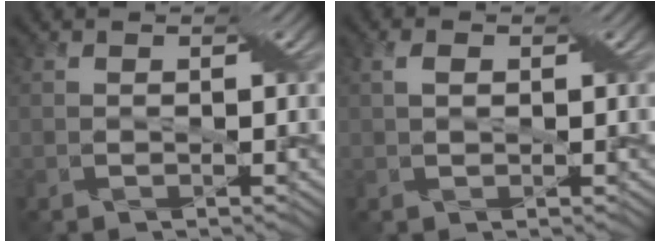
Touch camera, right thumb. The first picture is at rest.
{"total": 1.7, "force": [0.5, 1.0, 1.3], "torque": [-0.029, 0.004, 0.008]}